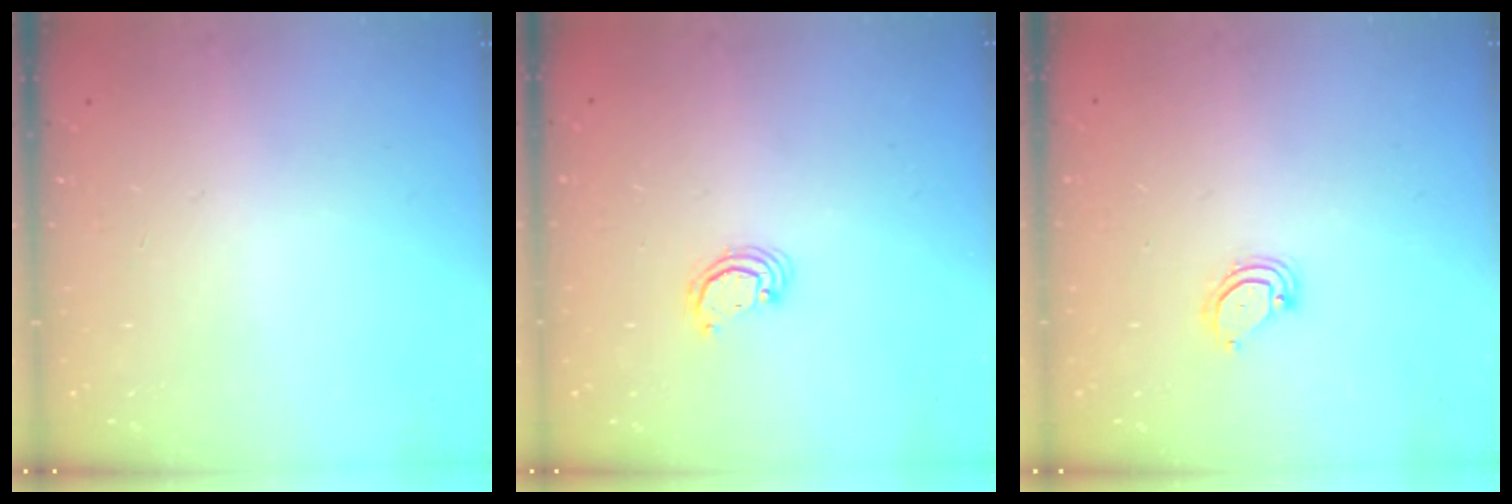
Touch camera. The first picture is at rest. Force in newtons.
{"total": 2.4, "press": 2.4, "slide": 0.3}
{"total": 4.4, "press": 4.4, "slide": 0.3}